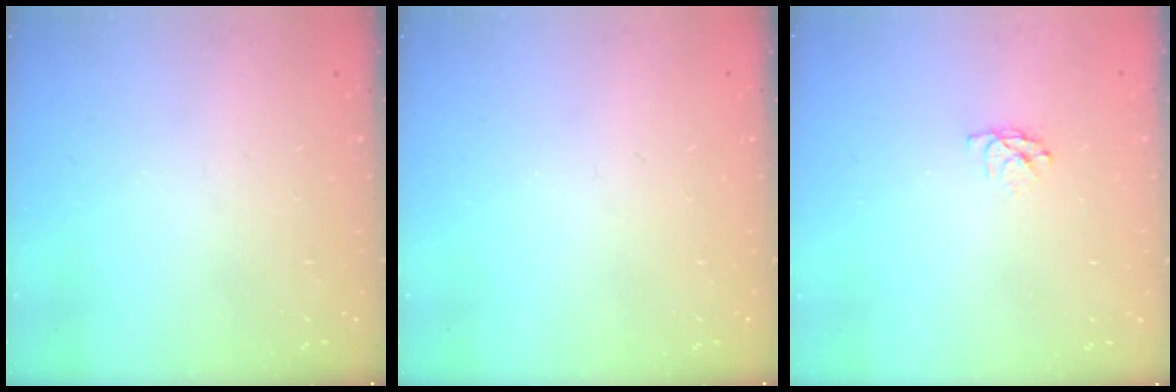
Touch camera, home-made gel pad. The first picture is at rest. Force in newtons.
{"total": 0.0}
{"total": 4.0, "press": 3.9, "slide": 0.5}